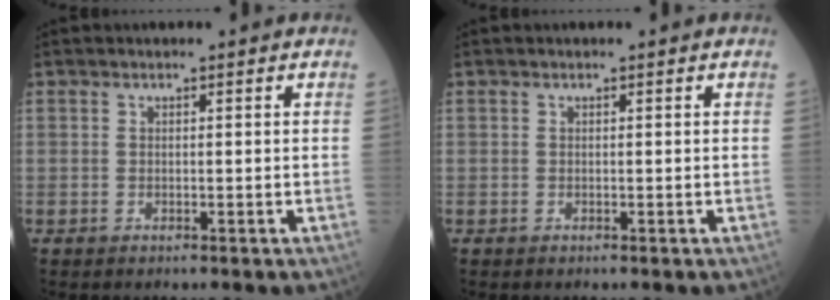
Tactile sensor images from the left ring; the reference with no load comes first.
{"total": 0.0}